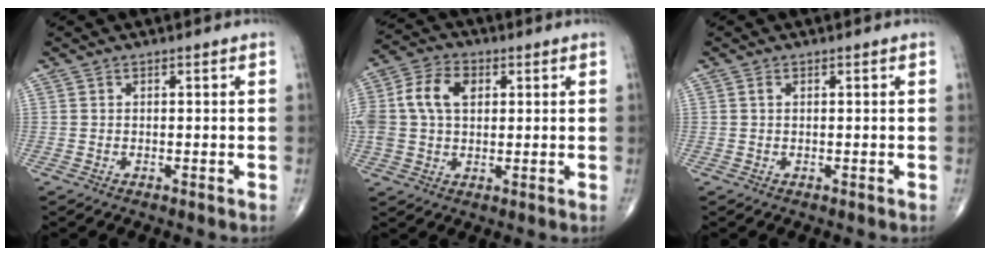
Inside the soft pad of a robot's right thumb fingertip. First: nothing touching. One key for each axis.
{"total": 11.8, "fx": 2.3, "fy": 8.2, "fz": 8.2, "tx": -0.175, "ty": 0.016, "tz": 0.040}
{"total": 0.5, "fx": 0.1, "fy": 0.2, "fz": 0.5, "tx": -0.012, "ty": 0.001, "tz": 0.001}